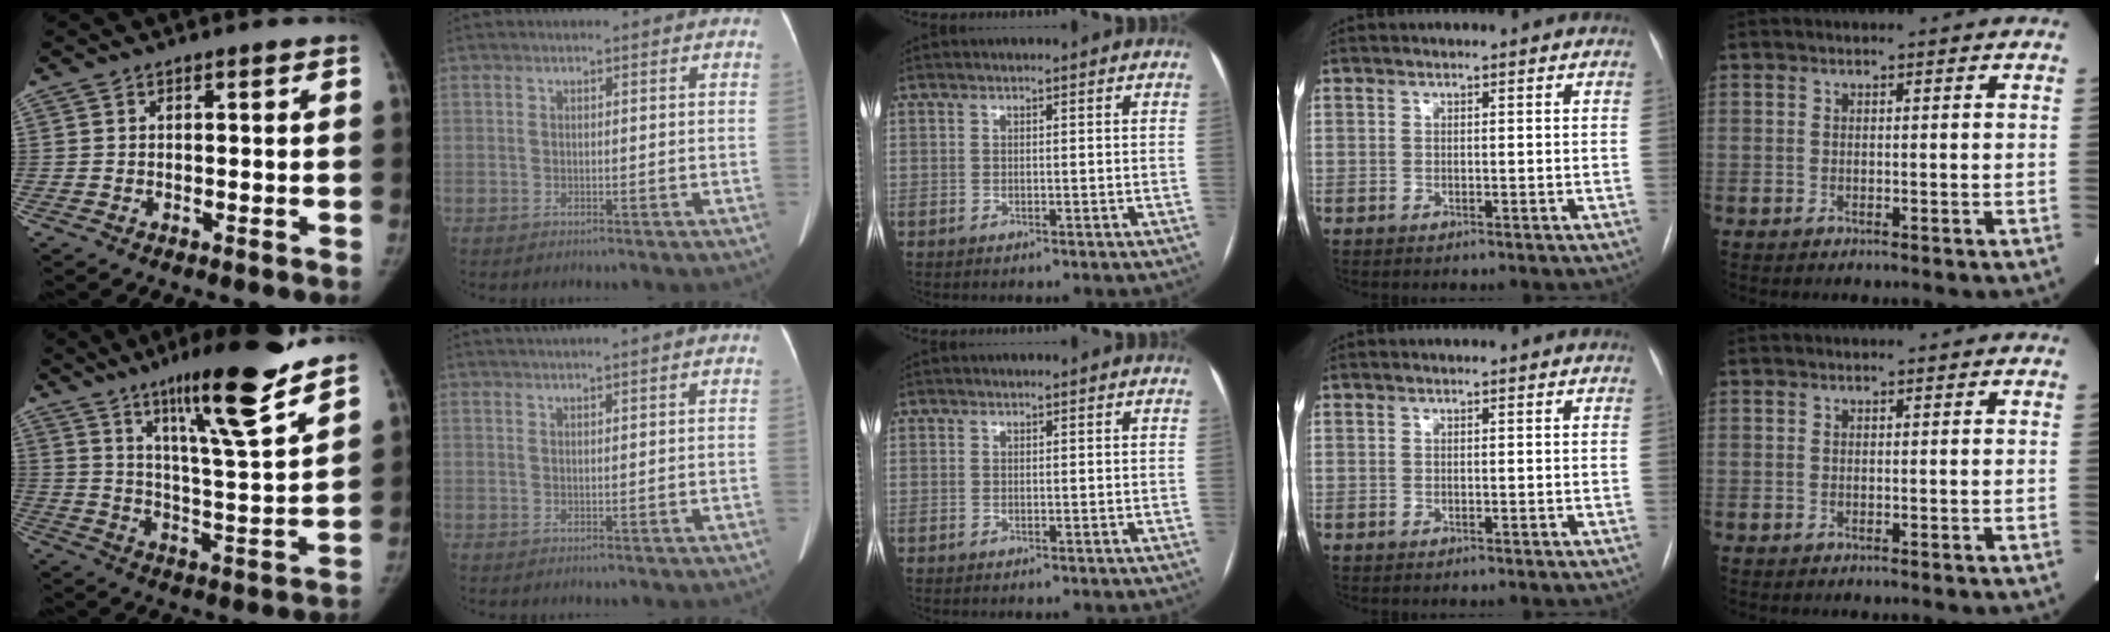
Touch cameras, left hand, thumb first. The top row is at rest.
{"thumb": {"total": 19.2, "force": [13.2, 1.4, 13.9], "torque": [-0.198, -0.075, 0.210]}, "index": {"total": 3.8, "force": [3.2, -1.1, 1.7], "torque": [-0.019, 0.023, 0.053]}}